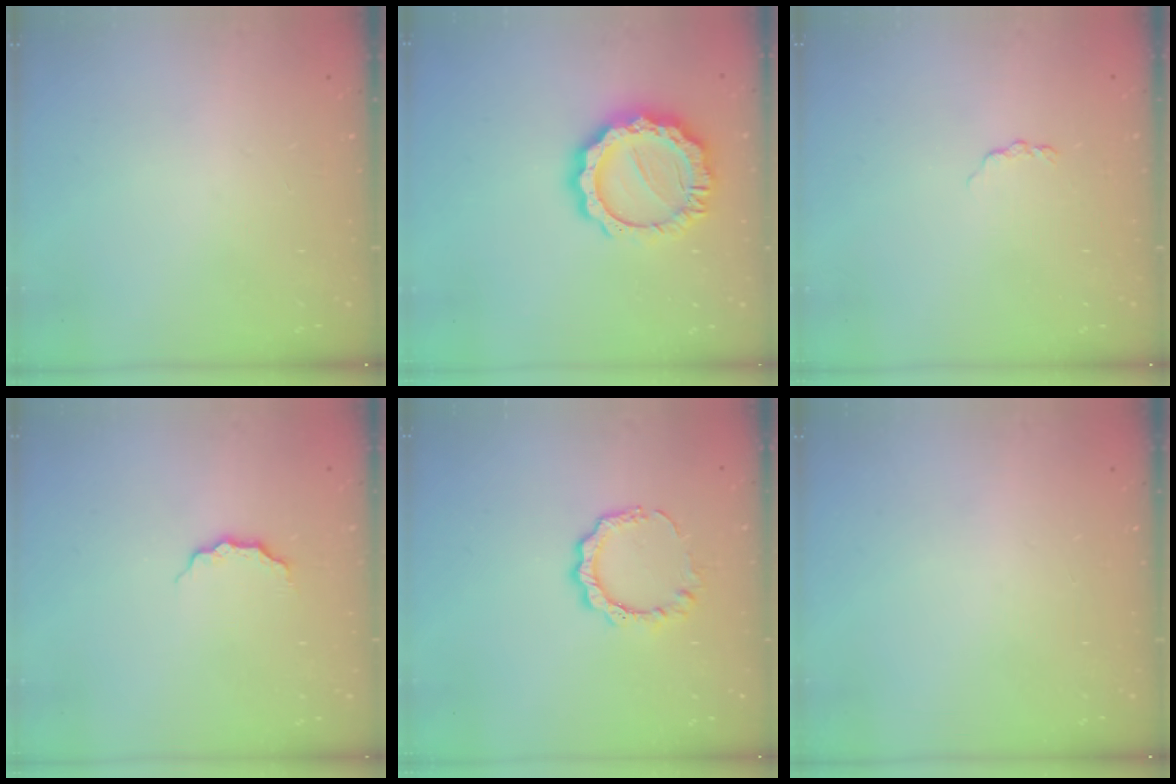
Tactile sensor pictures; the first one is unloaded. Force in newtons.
{"total": 14.9, "press": 14.8, "slide": 0.9}
{"total": 2.9, "press": 2.8, "slide": 0.4}
{"total": 2.7, "press": 2.6, "slide": 0.3}
{"total": 7.3, "press": 7.2, "slide": 0.6}
{"total": 0.0}